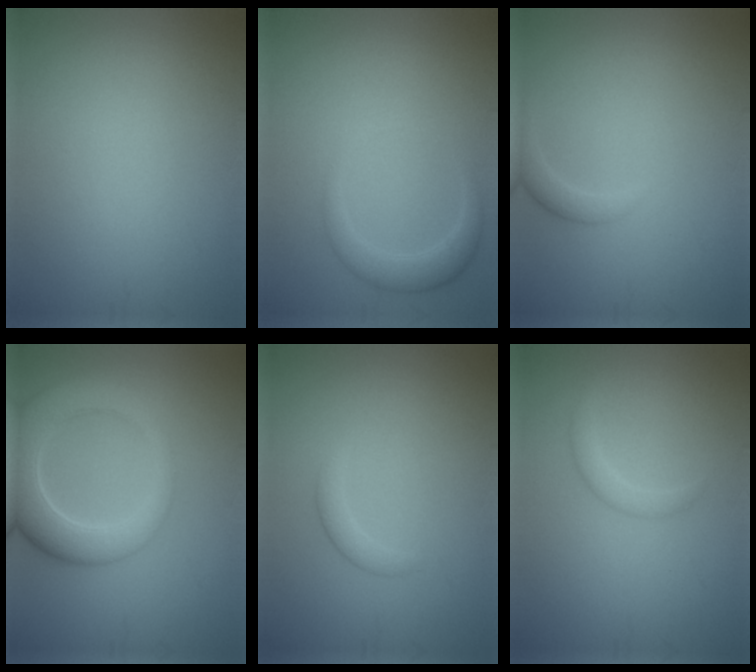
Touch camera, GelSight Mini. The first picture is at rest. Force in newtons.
{"total": 2.2, "press": 2.2, "slide": 0.2}
{"total": 1.4, "press": 1.4, "slide": 0.1}
{"total": 6.8, "press": 6.8, "slide": 0.7}
{"total": 1.3, "press": 1.3, "slide": 0.0}
{"total": 1.4, "press": 1.4, "slide": 0.0}